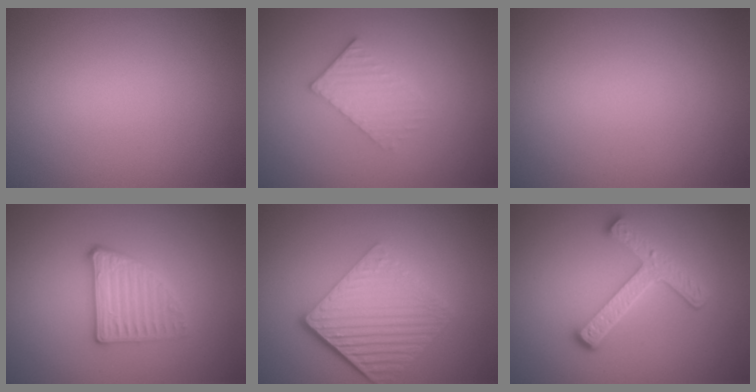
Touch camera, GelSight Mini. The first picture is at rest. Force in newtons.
{"total": 2.7, "press": 2.7, "slide": 0.5}
{"total": 0.0}
{"total": 2.7, "press": 2.6, "slide": 0.8}
{"total": 6.7, "press": 4.4, "slide": 5.1}
{"total": 4.5, "press": 3.4, "slide": 2.9}